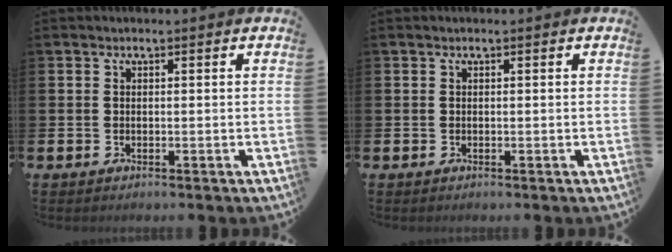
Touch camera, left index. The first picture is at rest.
{"total": 0.0}